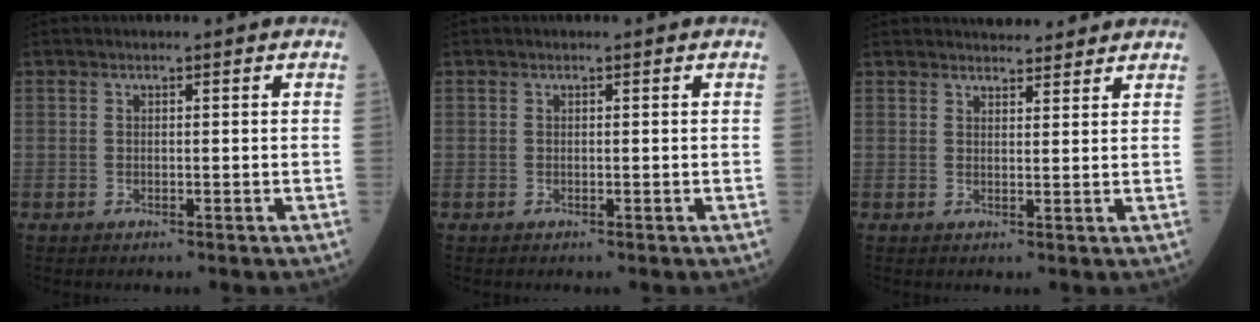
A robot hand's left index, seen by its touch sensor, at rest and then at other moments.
{"total": 0.0}
{"total": 5.2, "force": [4.9, 1.3, 1.1], "torque": [-0.013, 0.015, 0.063]}